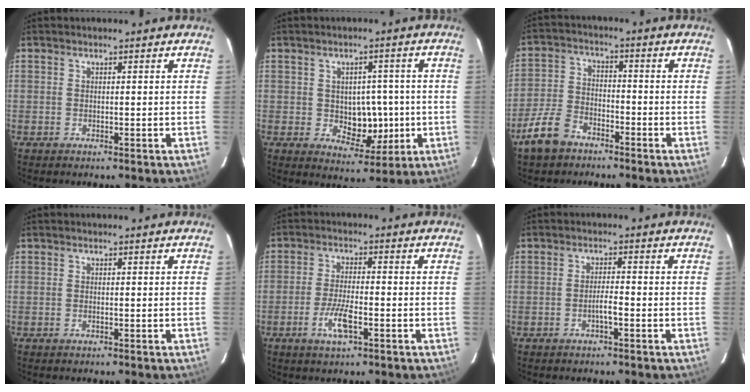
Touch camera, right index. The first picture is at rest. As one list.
[{"total": 6.9, "force": [-0.6, 4.5, 5.2], "torque": [-0.064, 0.007, 0.004]}, {"total": 7.4, "force": [-5.3, 4.1, 3.1], "torque": [-0.084, 0.003, -0.102]}, {"total": 0.0}, {"total": 5.4, "force": [-2.3, 1.0, 4.7], "torque": [-0.096, -0.004, -0.042]}, {"total": 2.1, "force": [-1.0, 0.1, 1.9], "torque": [-0.031, 0.002, -0.018]}]